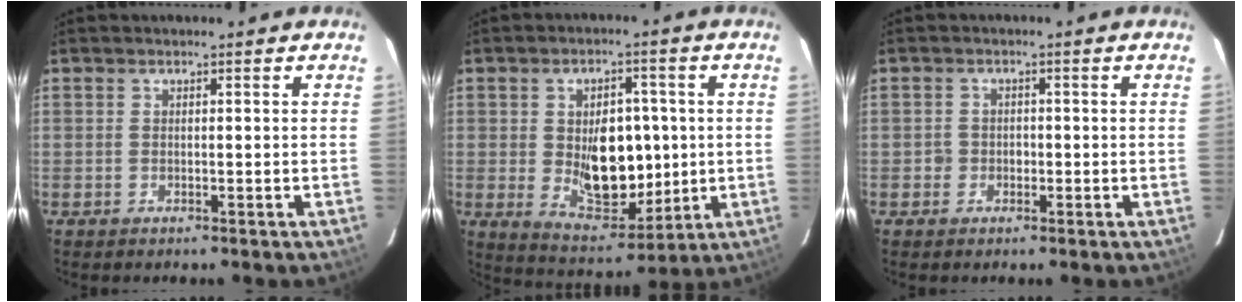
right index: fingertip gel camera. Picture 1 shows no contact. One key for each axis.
{"total": 12.9, "fx": 0.3, "fy": 8.0, "fz": 10.1, "tx": -0.174, "ty": -0.006, "tz": 0.026}
{"total": 2.0, "fx": -0.7, "fy": 1.8, "fz": 0.1, "tx": -0.002, "ty": 0.005, "tz": -0.011}